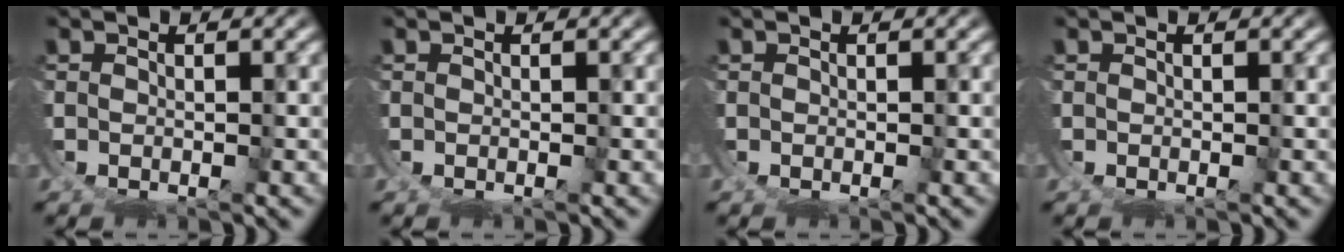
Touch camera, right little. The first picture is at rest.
{"total": 0.0}
{"total": 0.0}
{"total": 0.0}